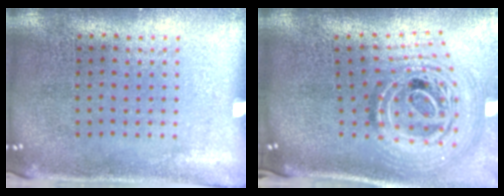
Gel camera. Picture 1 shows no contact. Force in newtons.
{"total": 2.4, "press": 1.7, "slide": 1.6}